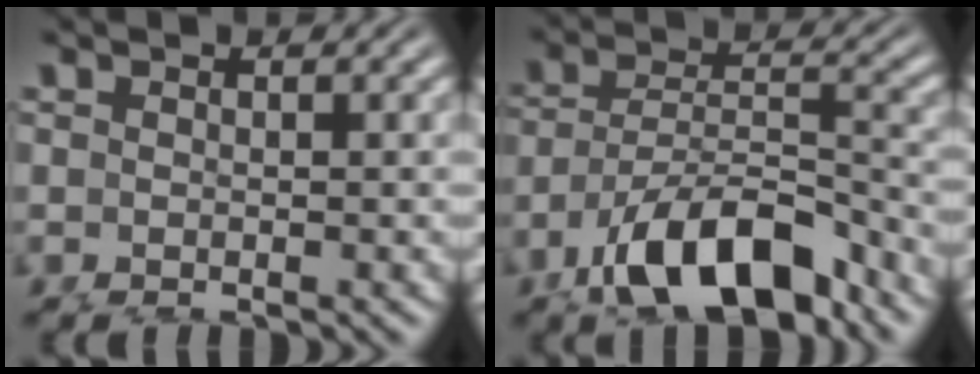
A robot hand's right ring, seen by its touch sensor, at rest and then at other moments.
{"total": 6.1, "force": [-3.1, 3.3, 4.1], "torque": [-0.068, -0.018, -0.040]}